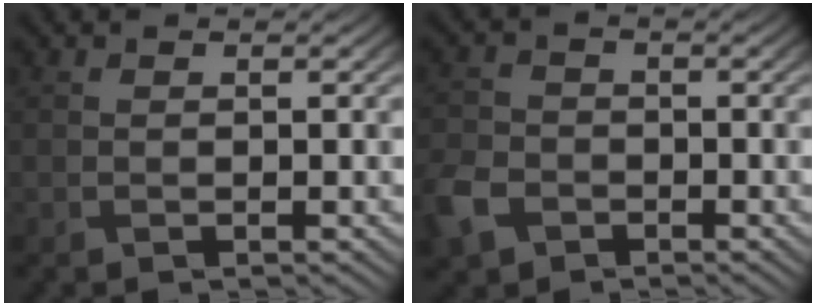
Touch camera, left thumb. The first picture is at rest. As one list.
[{"total": 5.5, "force": [-3.1, 3.9, 2.4], "torque": [-0.071, -0.008, -0.071]}]